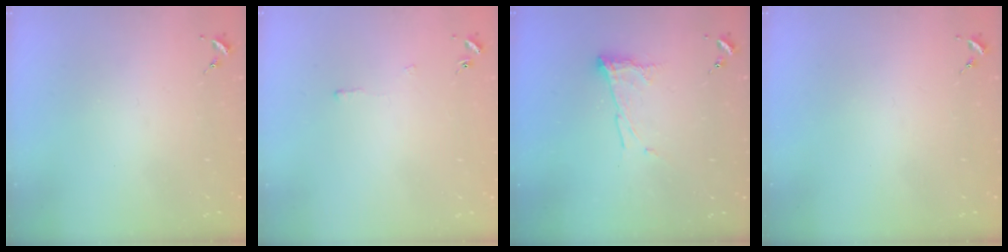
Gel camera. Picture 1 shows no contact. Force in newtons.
{"total": 3.3, "press": 3.2, "slide": 0.6}
{"total": 8.5, "press": 8.5, "slide": 0.5}
{"total": 0.0}